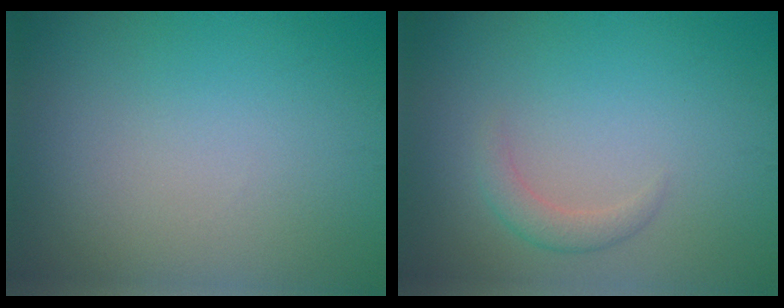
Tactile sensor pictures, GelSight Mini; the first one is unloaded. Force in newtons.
{"total": 1.6, "press": 1.6, "slide": 0.1}